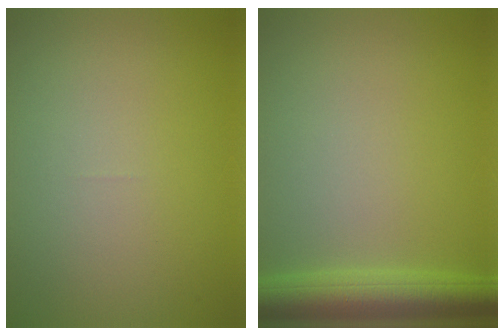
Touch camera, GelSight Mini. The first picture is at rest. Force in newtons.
{"total": 4.9, "press": 4.9, "slide": 0.3}